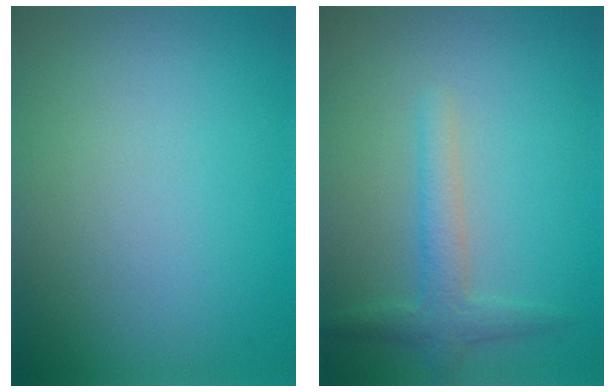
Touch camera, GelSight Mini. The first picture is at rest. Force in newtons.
{"total": 2.4, "press": 2.4, "slide": 0.1}